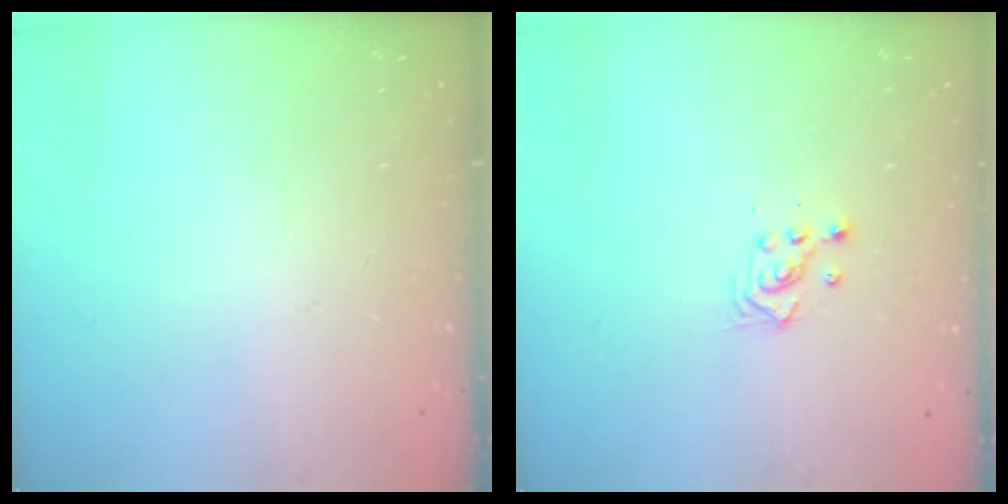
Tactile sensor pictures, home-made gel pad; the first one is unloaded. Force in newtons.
{"total": 2.3, "press": 2.3, "slide": 0.3}